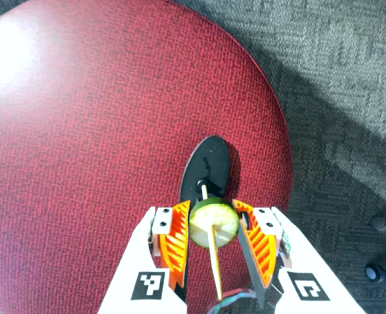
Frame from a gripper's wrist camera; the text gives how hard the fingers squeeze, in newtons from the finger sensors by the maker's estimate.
{"total": 10.0, "left": 9.6, "right": 10.4}